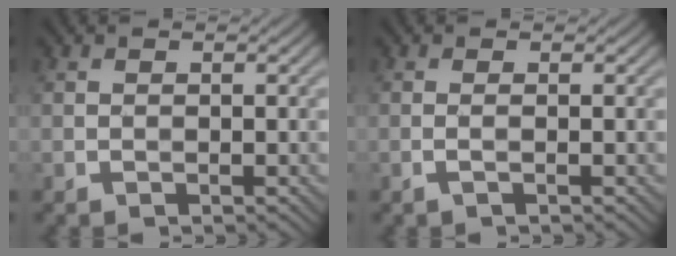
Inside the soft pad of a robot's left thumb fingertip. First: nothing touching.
{"total": 1.0, "force": [-0.2, 0.0, 0.9], "torque": [-0.020, 0.003, -0.008]}